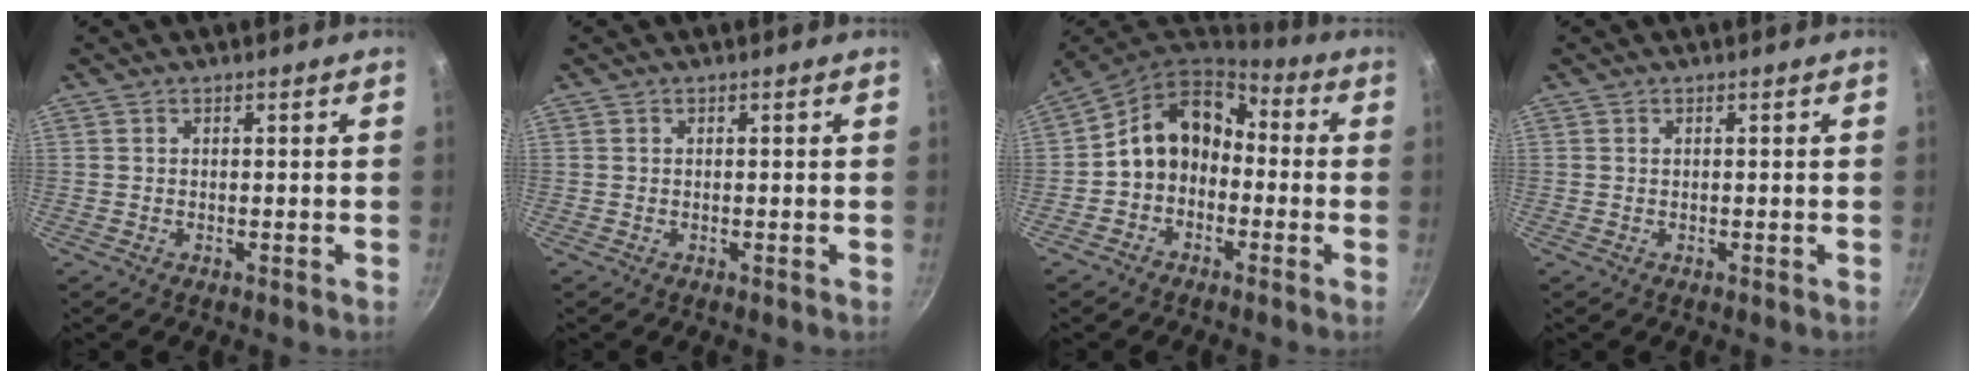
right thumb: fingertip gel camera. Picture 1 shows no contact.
{"total": 0.0}
{"total": 11.5, "force": [-1.0, 9.1, 6.9], "torque": [-0.084, 0.052, -0.037]}
{"total": 0.0}